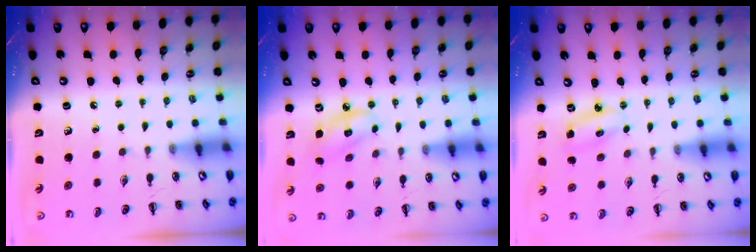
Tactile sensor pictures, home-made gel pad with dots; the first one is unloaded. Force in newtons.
{"total": 5.5, "press": 5.4, "slide": 1.0}
{"total": 3.7, "press": 3.6, "slide": 0.7}